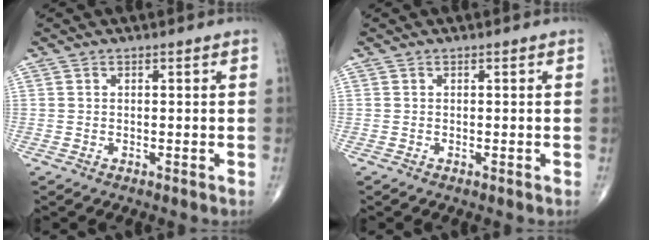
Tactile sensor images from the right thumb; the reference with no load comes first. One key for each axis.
{"total": 0.0}